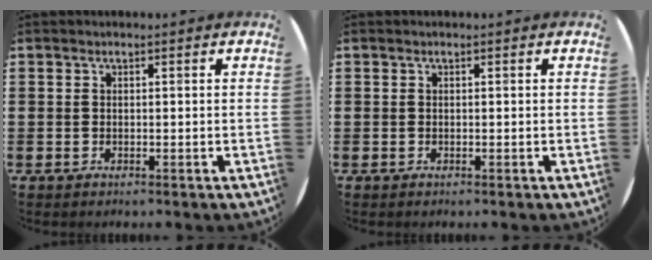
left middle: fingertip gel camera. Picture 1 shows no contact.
{"total": 0.0}